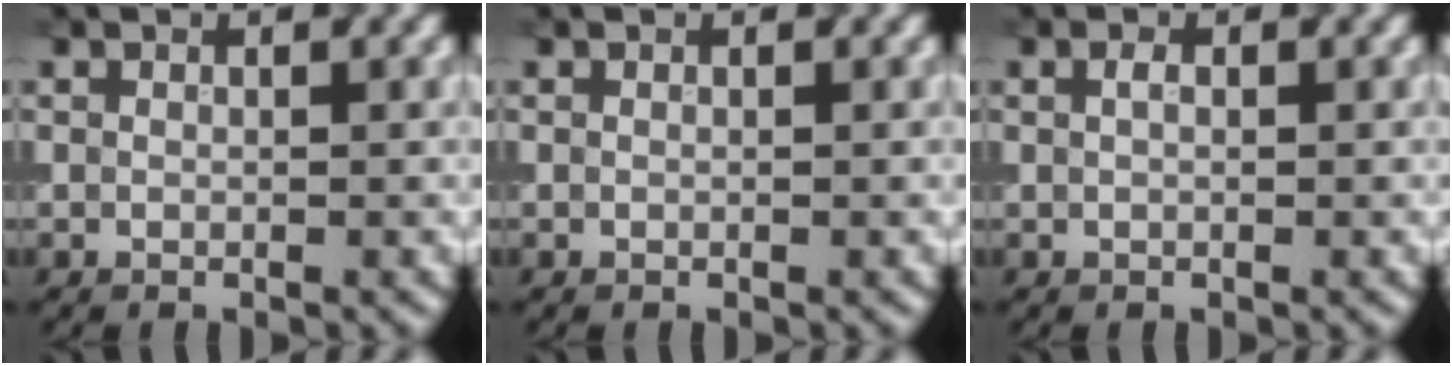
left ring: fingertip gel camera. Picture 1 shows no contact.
{"total": 0.0}
{"total": 0.7, "force": [0.2, 0.4, 0.6], "torque": [-0.014, 0.002, 0.003]}